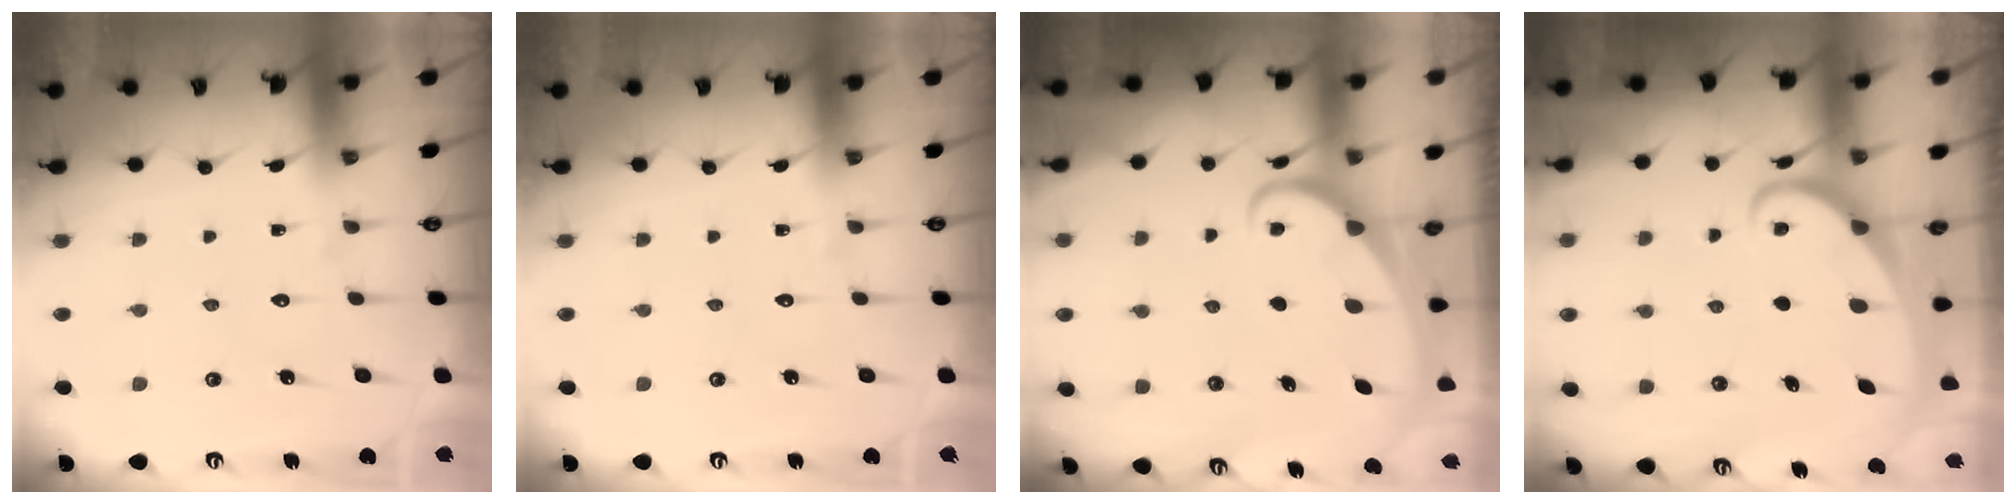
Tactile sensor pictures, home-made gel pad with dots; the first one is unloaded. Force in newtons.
{"total": 0.0}
{"total": 1.9, "press": 1.9, "slide": 0.3}
{"total": 2.0, "press": 2.0, "slide": 0.3}